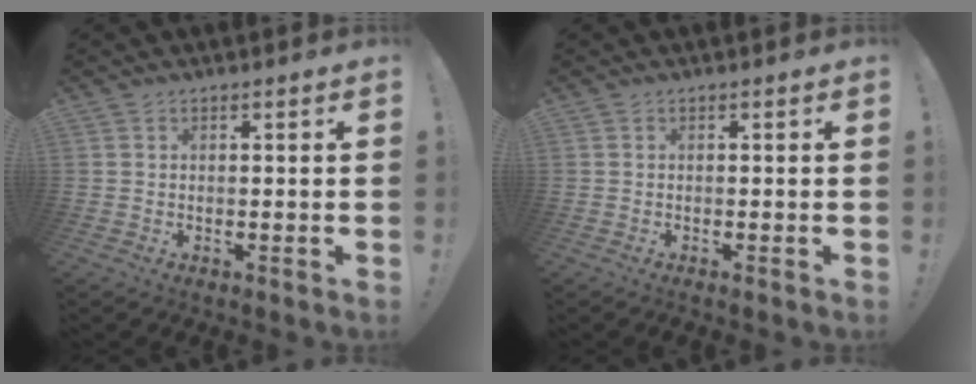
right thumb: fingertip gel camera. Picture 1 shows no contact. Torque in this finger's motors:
{"motor_torque": [0.20, -0.05, 0.10, -0.25, 0.00]}